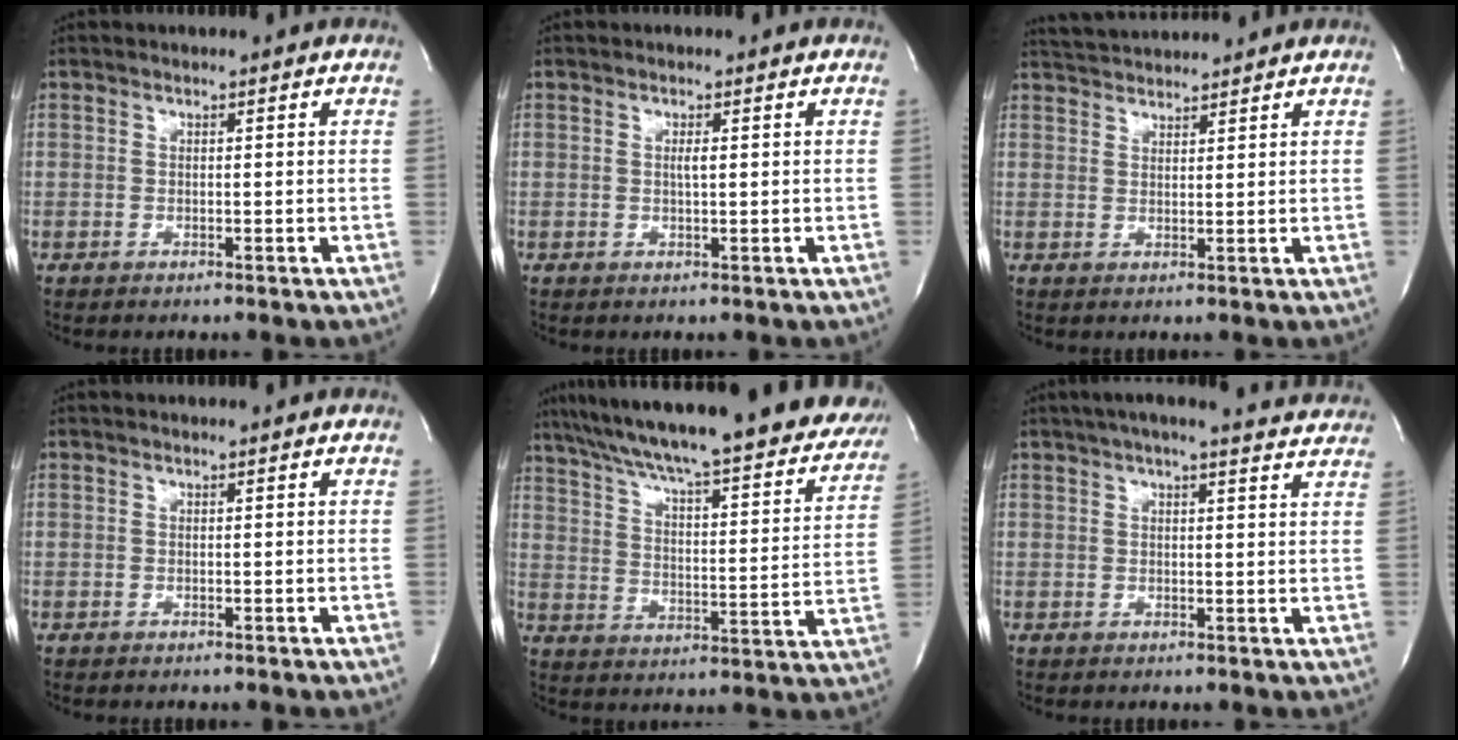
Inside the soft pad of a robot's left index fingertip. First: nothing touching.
{"total": 1.1, "force": [0.1, 0.1, 1.1], "torque": [-0.023, 0.000, 0.002]}
{"total": 5.8, "force": [5.7, 0.3, 1.1], "torque": [-0.029, 0.032, 0.096]}
{"total": 0.0}
{"total": 33.9, "force": [29.4, 5.4, 16.0], "torque": [-0.260, -0.047, 0.377]}
{"total": 15.9, "force": [14.4, 1.5, 6.5], "torque": [-0.096, 0.022, 0.173]}